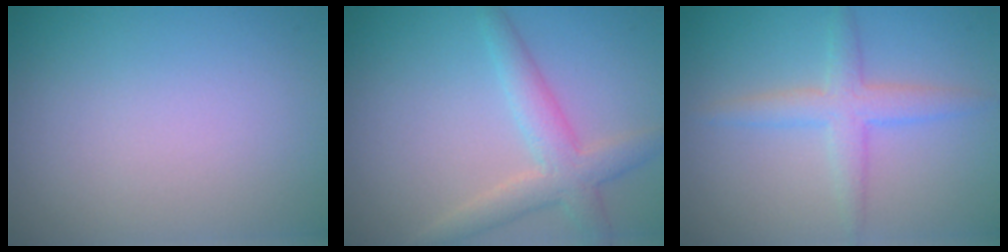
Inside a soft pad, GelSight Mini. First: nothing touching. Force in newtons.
{"total": 3.8, "press": 3.8, "slide": 0.2}
{"total": 2.9, "press": 2.9, "slide": 0.1}